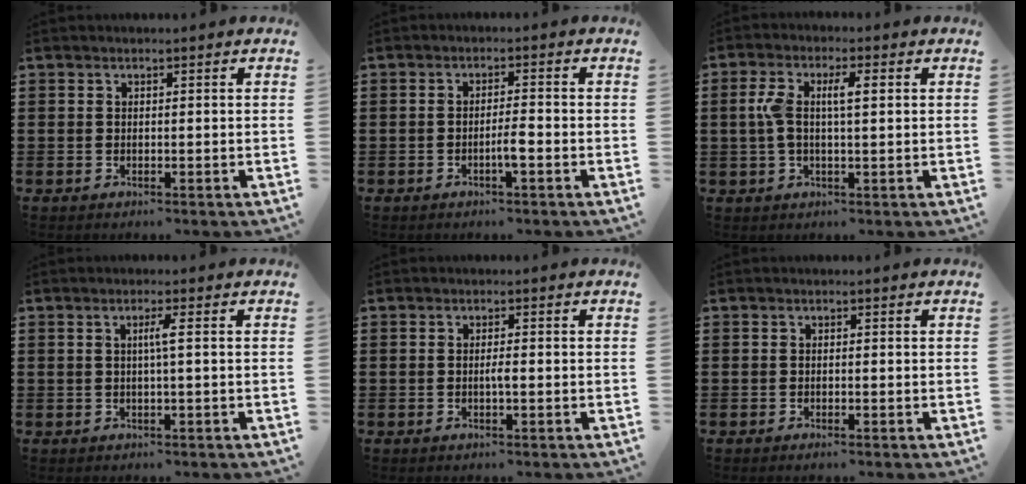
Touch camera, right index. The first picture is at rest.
{"total": 2.8, "force": [-1.2, 0.2, 2.5], "torque": [-0.045, 0.000, -0.022]}
{"total": 5.2, "force": [0.6, 1.8, 4.9], "torque": [-0.110, 0.003, 0.002]}
{"total": 2.0, "force": [0.0, -0.4, 2.0], "torque": [-0.038, -0.003, -0.004]}
{"total": 1.4, "force": [-0.4, 0.0, 1.4], "torque": [-0.027, -0.004, -0.007]}
{"total": 0.6, "force": [-0.5, 0.0, 0.3], "torque": [-0.007, -0.002, -0.010]}